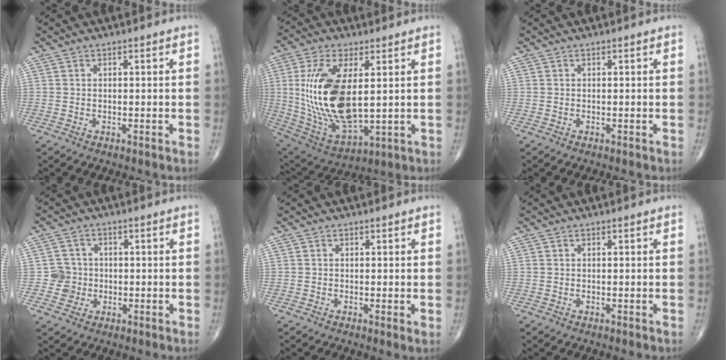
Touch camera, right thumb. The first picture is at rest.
{"total": 19.9, "force": [2.3, 9.1, 17.6], "torque": [-0.356, -0.022, 0.058]}
{"total": 0.0}
{"total": 4.0, "force": [-0.5, 4.0, 0.2], "torque": [0.025, 0.011, -0.014]}
{"total": 1.2, "force": [0.0, 0.2, 1.1], "torque": [-0.022, -0.005, -0.004]}
{"total": 0.0}